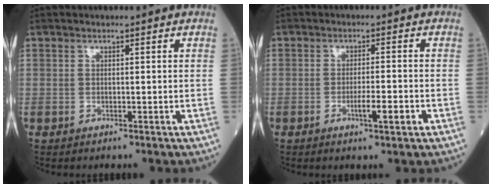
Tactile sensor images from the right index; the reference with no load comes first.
{"total": 2.9, "force": [-1.3, 0.2, 2.6], "torque": [-0.043, -0.001, -0.020]}